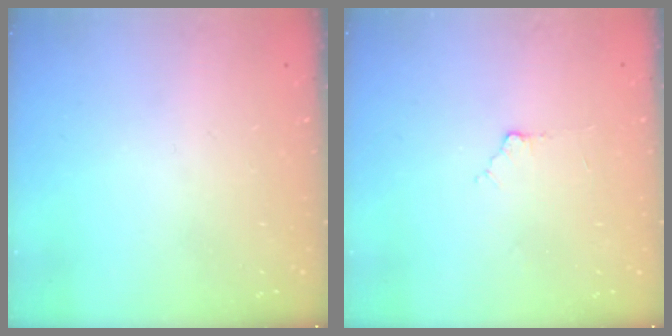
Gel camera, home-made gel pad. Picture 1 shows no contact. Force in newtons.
{"total": 3.0, "press": 3.0, "slide": 0.4}